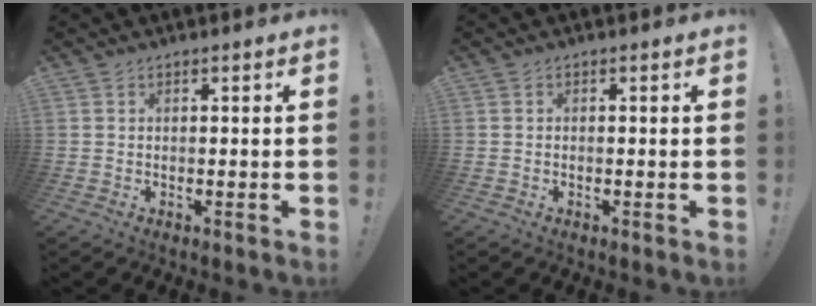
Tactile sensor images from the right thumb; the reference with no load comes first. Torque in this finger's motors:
{"motor_torque": [0.00, 0.23, 0.08, -0.17, 0.02]}